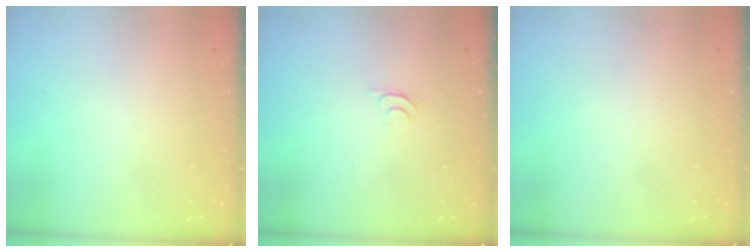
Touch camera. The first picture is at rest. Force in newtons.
{"total": 4.6, "press": 4.5, "slide": 0.7}
{"total": 1.5, "press": 1.5, "slide": 0.1}